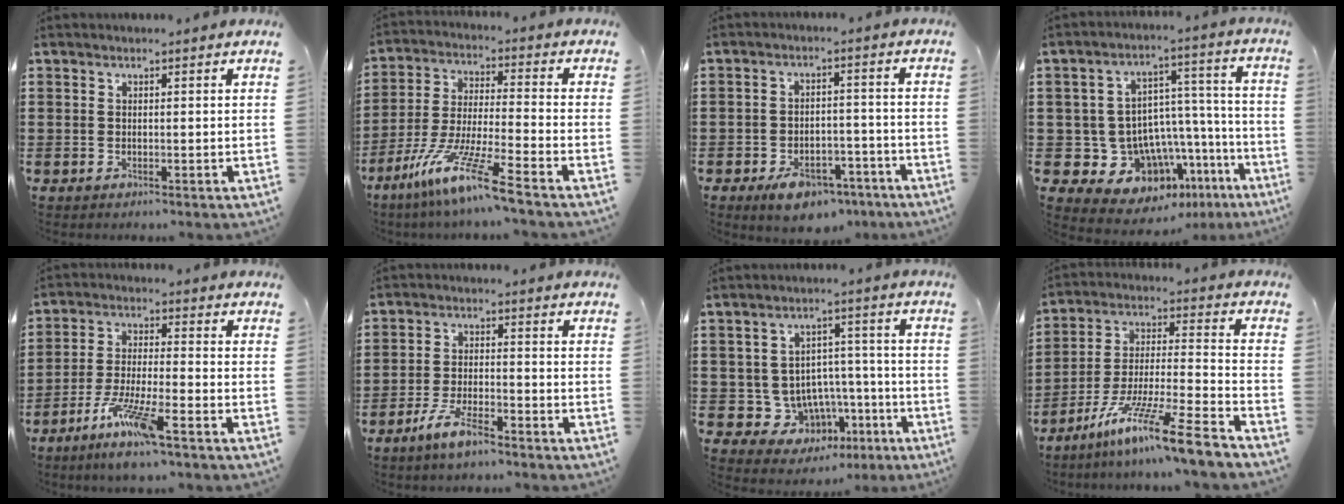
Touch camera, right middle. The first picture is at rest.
{"total": 11.5, "force": [-8.6, -0.1, 7.7], "torque": [-0.164, -0.007, -0.170]}
{"total": 6.0, "force": [-4.6, 2.7, 2.7], "torque": [-0.053, 0.014, -0.085]}
{"total": 9.8, "force": [-6.2, 7.2, 2.4], "torque": [-0.061, 0.000, -0.105]}
{"total": 7.8, "force": [-5.5, 0.5, 5.6], "torque": [-0.111, -0.009, -0.103]}
{"total": 5.6, "force": [-4.2, 1.0, 3.5], "torque": [-0.076, -0.004, -0.081]}
{"total": 6.7, "force": [-2.4, 6.1, 1.5], "torque": [-0.042, 0.006, -0.033]}
{"total": 12.9, "force": [-10.0, -0.2, 8.1], "torque": [-0.140, 0.012, -0.189]}